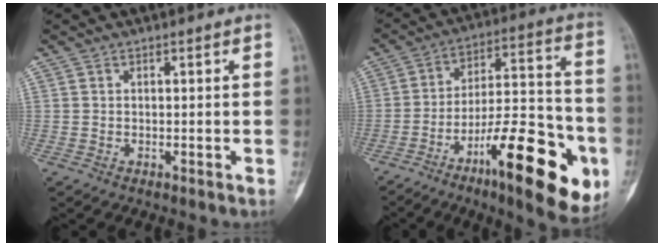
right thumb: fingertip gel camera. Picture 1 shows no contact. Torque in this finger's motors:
{"motor_torque": [0.44, 0.65, 1.74, -1.01, 0.23]}